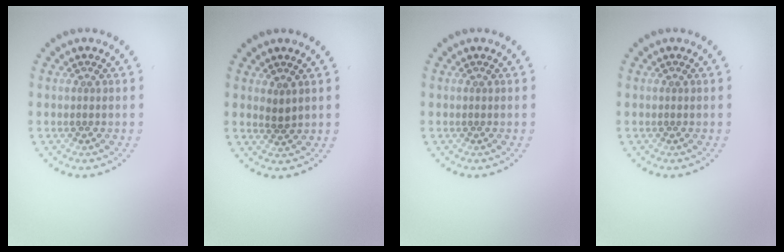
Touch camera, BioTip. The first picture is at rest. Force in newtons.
{"total": 1.2, "press": 0.8, "slide": 0.8}
{"total": 0.0}
{"total": 0.0}